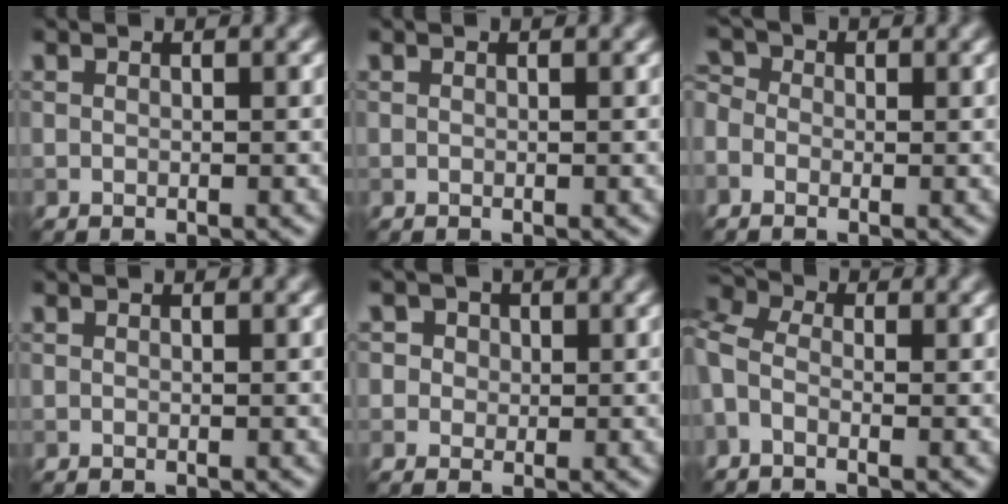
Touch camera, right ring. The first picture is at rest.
{"total": 0.0}
{"total": 2.1, "force": [-0.3, 1.8, 1.1], "torque": [-0.018, 0.009, -0.021]}
{"total": 0.0}
{"total": 3.9, "force": [1.8, 3.1, 1.5], "torque": [-0.016, 0.016, 0.012]}
{"total": 5.0, "force": [-0.4, 3.3, 3.7], "torque": [-0.104, 0.014, -0.029]}